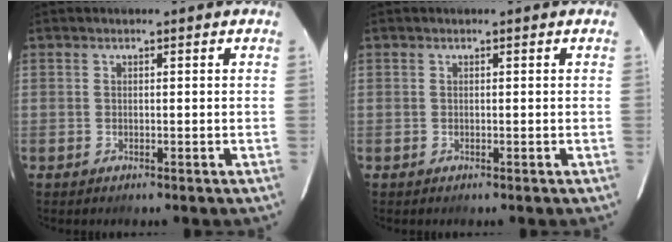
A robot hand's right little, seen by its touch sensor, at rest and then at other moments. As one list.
[{"total": 0.0}]